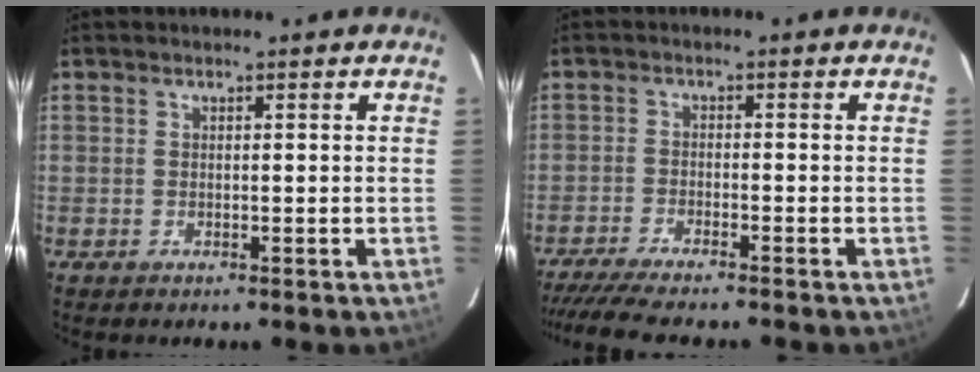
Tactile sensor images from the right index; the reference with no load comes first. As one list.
[{"total": 9.2, "force": [-8.2, 0.3, 4.3], "torque": [-0.102, -0.025, -0.137]}]